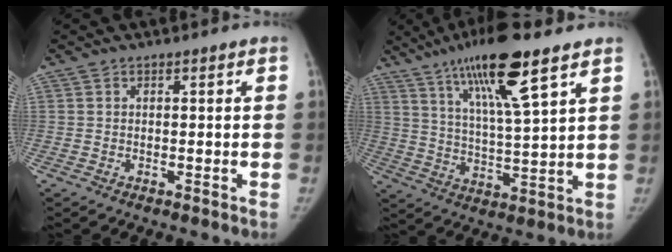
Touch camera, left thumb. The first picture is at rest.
{"total": 15.5, "force": [9.2, 2.3, 12.2], "torque": [-0.211, -0.038, 0.166]}